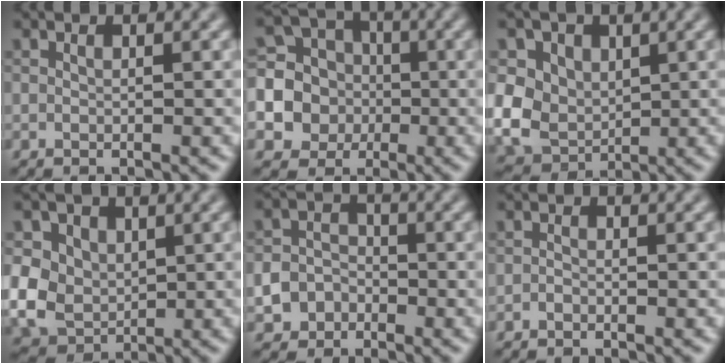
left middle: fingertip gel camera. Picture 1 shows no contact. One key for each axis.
{"total": 12.8, "fx": -2.4, "fy": 12.2, "fz": 3.3, "tx": -0.124, "ty": -0.008, "tz": -0.062}
{"total": 9.5, "fx": 2.0, "fy": 7.9, "fz": 4.9, "tx": -0.088, "ty": 0.029, "tz": 0.009}
{"total": 8.6, "fx": 1.6, "fy": 7.2, "fz": 4.4, "tx": -0.092, "ty": 0.027, "tz": 0.006}
{"total": 4.5, "fx": -2.3, "fy": 3.7, "fz": 1.2, "tx": 0.010, "ty": -0.007, "tz": -0.050}
{"total": 0.5, "fx": -0.4, "fy": 0.2, "fz": 0.3, "tx": -0.004, "ty": -0.001, "tz": -0.009}